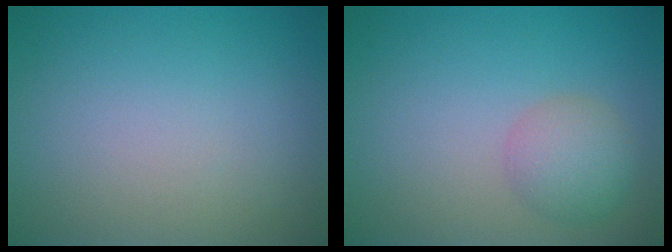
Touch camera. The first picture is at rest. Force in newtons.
{"total": 2.9, "press": 2.8, "slide": 0.3}